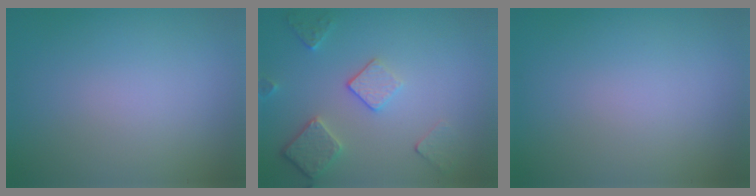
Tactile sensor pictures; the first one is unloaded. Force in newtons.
{"total": 3.6, "press": 3.0, "slide": 2.1}
{"total": 0.0}